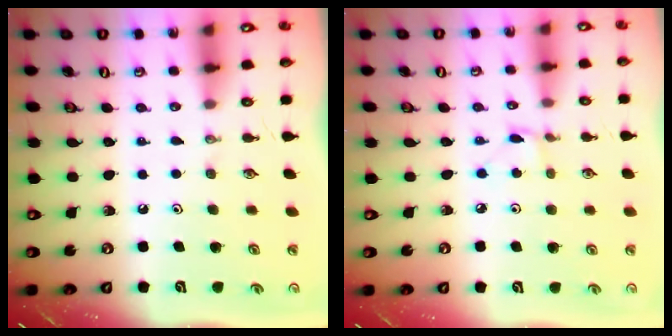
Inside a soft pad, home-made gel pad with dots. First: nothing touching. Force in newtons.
{"total": 2.0, "press": 2.0, "slide": 0.2}